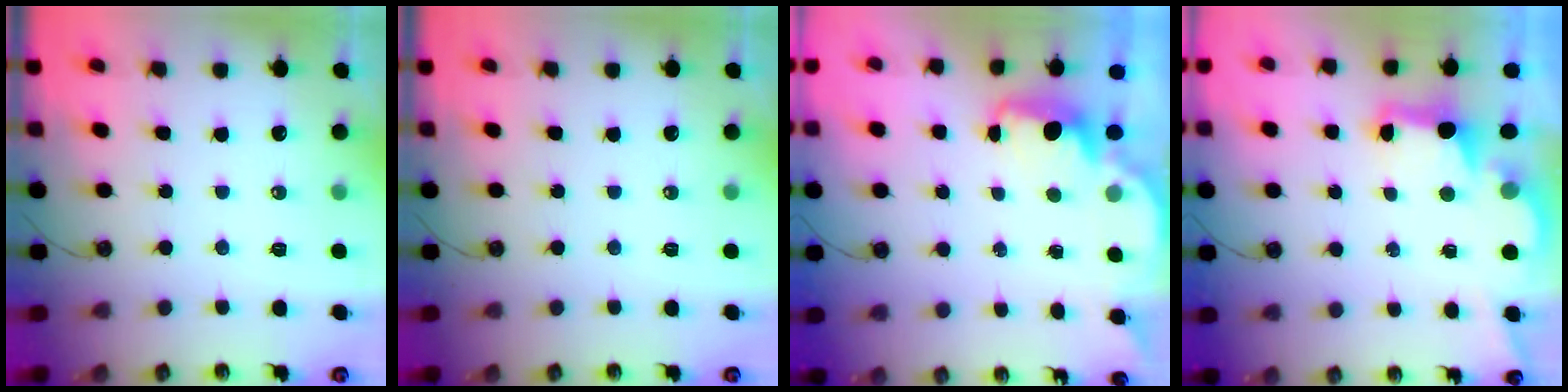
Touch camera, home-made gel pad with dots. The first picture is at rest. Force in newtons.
{"total": 0.0}
{"total": 1.6, "press": 1.5, "slide": 0.5}
{"total": 2.8, "press": 2.6, "slide": 0.9}